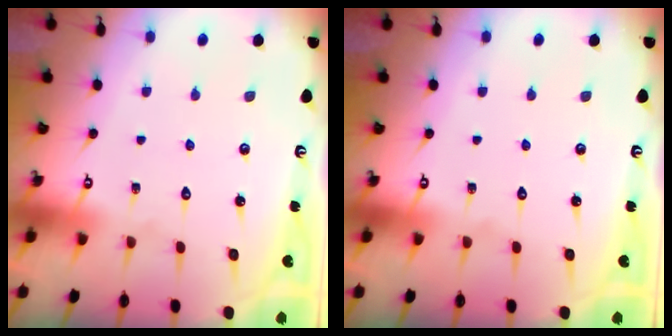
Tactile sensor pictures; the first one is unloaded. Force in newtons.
{"total": 0.0}